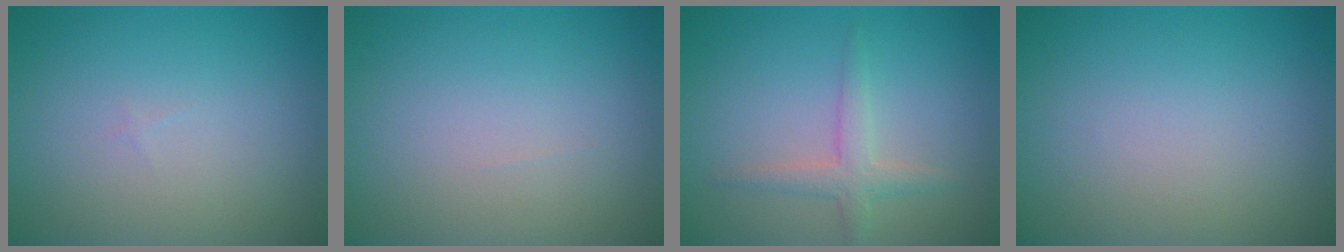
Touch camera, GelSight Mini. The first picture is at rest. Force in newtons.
{"total": 0.0}
{"total": 2.2, "press": 2.2, "slide": 0.1}
{"total": 0.0}